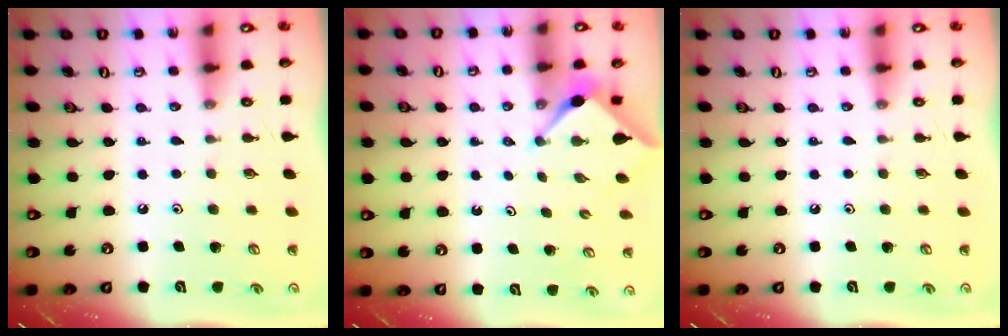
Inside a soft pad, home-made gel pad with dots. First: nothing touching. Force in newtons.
{"total": 3.0, "press": 2.9, "slide": 0.3}
{"total": 0.0}